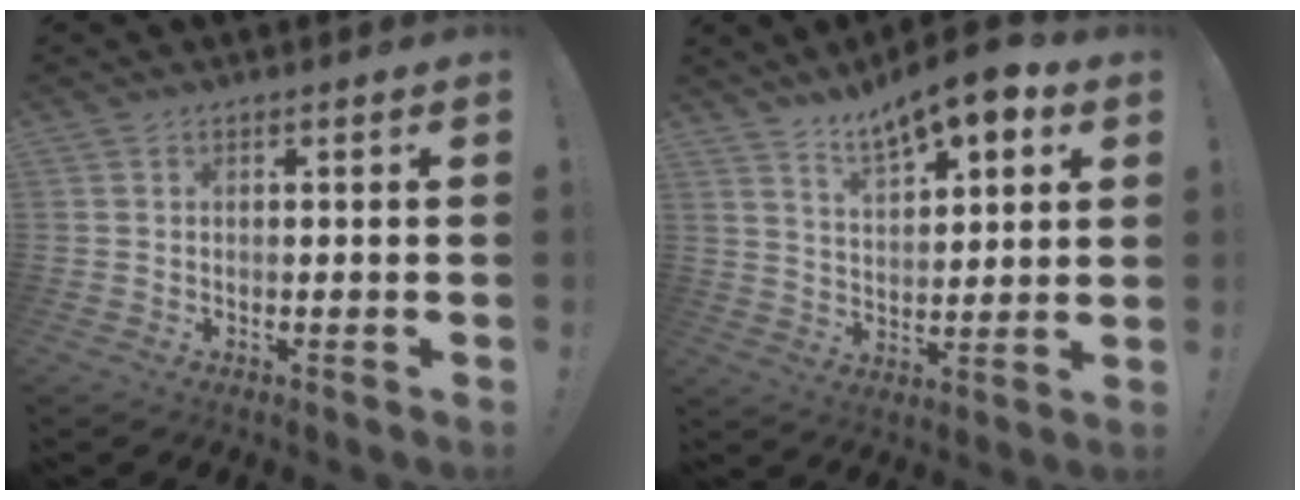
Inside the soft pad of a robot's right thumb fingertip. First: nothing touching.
{"total": 11.6, "force": [8.7, 3.9, 6.6], "torque": [-0.104, -0.057, 0.151]}